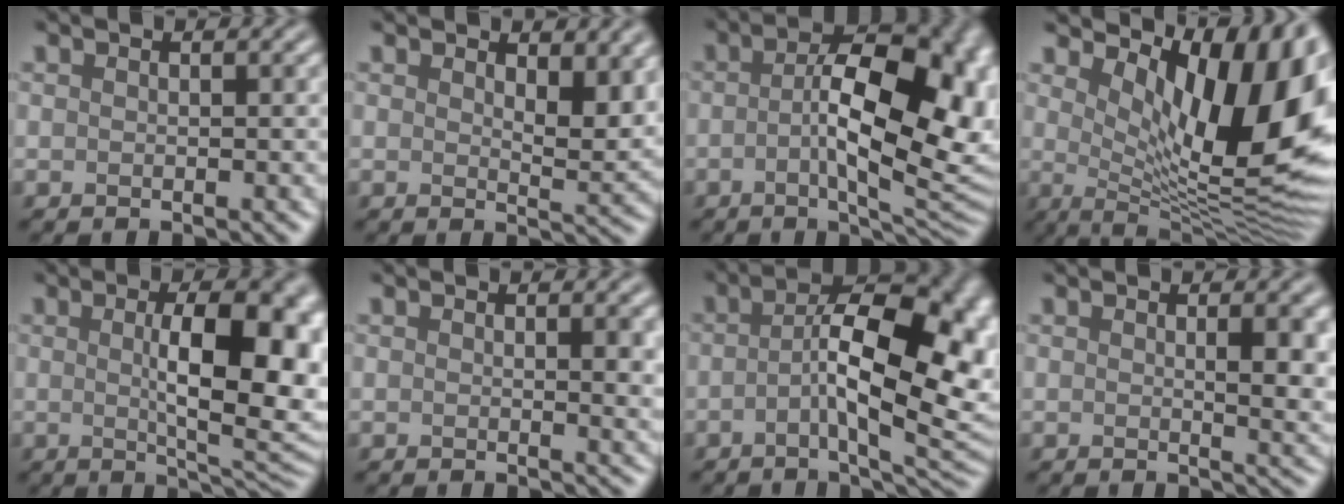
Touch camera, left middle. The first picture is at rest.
{"total": 4.1, "force": [1.9, 1.7, 3.1], "torque": [-0.043, -0.006, 0.033]}
{"total": 14.1, "force": [-0.2, 5.8, 12.9], "torque": [-0.167, 0.013, -0.002]}
{"total": 13.5, "force": [3.8, 5.5, 11.7], "torque": [-0.146, -0.012, 0.068]}
{"total": 10.0, "force": [0.9, 2.9, 9.5], "torque": [-0.124, -0.001, 0.018]}
{"total": 2.0, "force": [0.4, 0.4, 1.9], "torque": [-0.020, -0.002, 0.004]}
{"total": 13.1, "force": [-0.8, 4.8, 12.2], "torque": [-0.162, 0.013, -0.012]}
{"total": 3.6, "force": [0.6, 0.9, 3.4], "torque": [-0.041, -0.002, 0.011]}